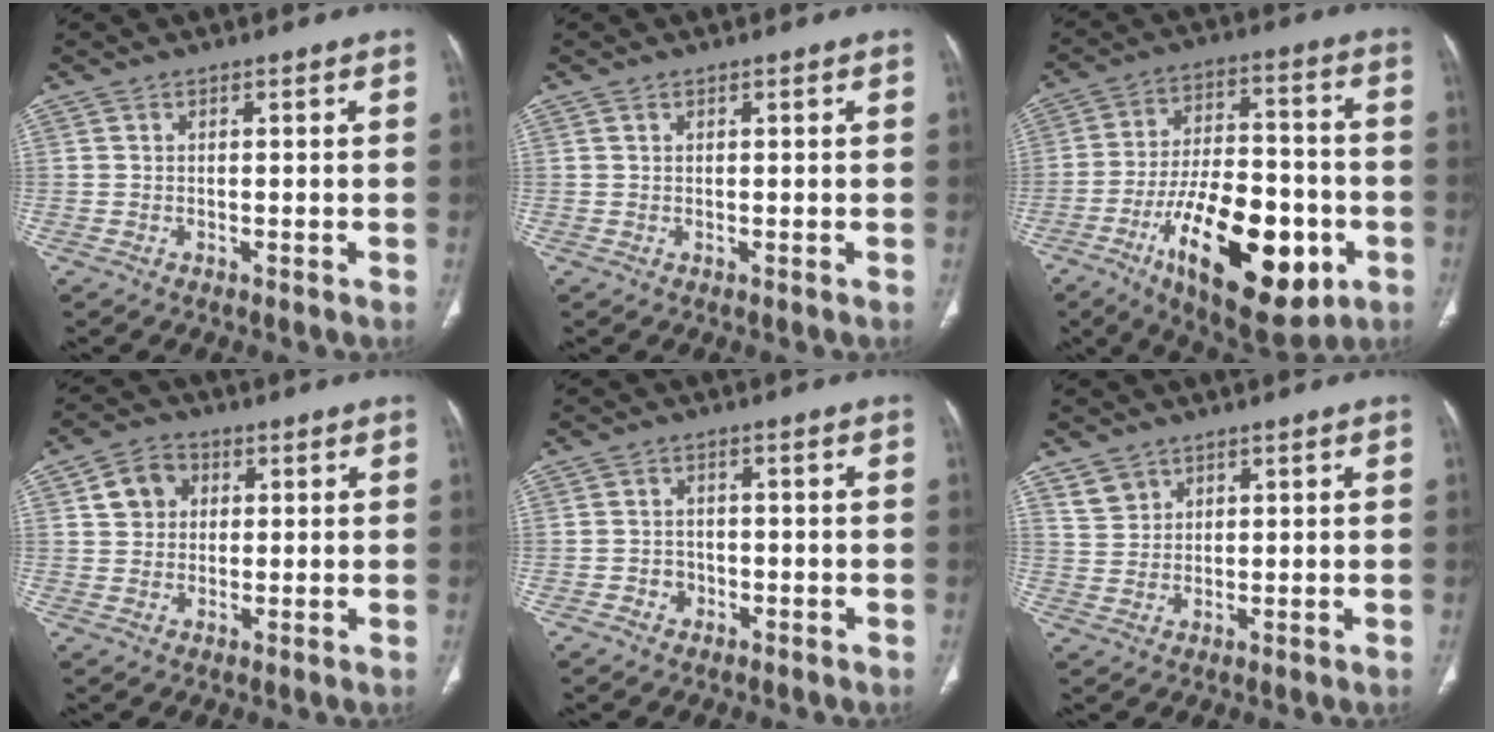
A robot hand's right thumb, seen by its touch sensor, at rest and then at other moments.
{"total": 0.6, "force": [0.4, 0.3, 0.3], "torque": [-0.009, 0.001, 0.008]}
{"total": 24.3, "force": [-9.0, 11.1, 19.7], "torque": [-0.300, 0.030, -0.129]}
{"total": 5.9, "force": [1.7, 4.9, 2.7], "torque": [-0.027, 0.004, 0.026]}
{"total": 2.6, "force": [-1.1, 2.3, 0.6], "torque": [0.003, 0.012, -0.019]}
{"total": 3.5, "force": [2.5, 2.4, 0.5], "torque": [0.008, -0.015, 0.052]}